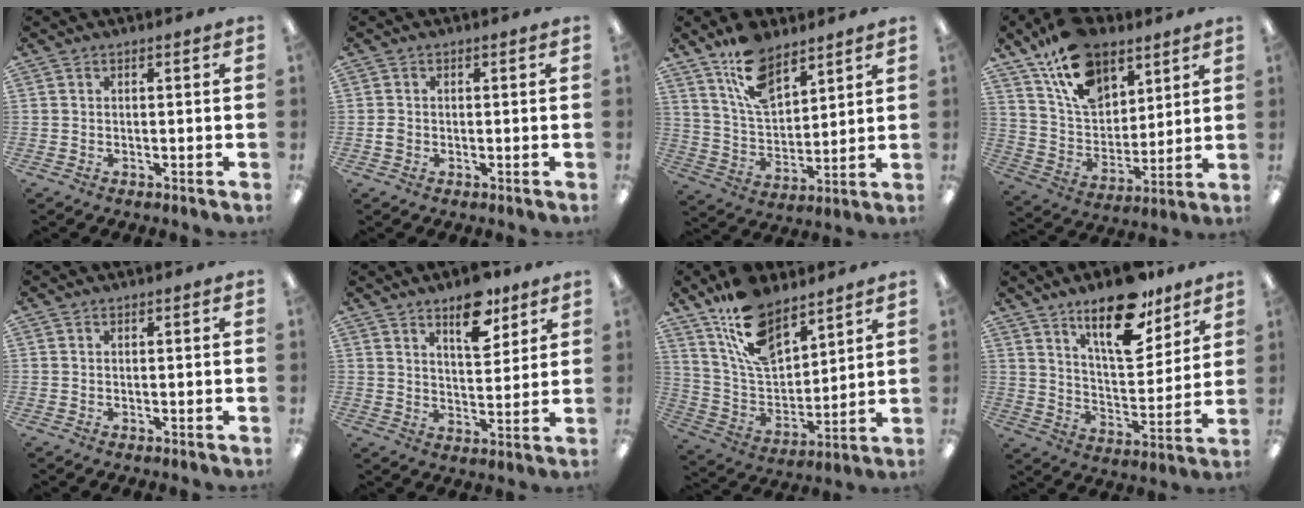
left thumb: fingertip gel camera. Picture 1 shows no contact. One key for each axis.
{"total": 1.4, "fx": -0.3, "fy": 1.2, "fz": 0.7, "tx": -0.012, "ty": 0.004, "tz": -0.007}
{"total": 13.5, "fx": 9.6, "fy": 6.5, "fz": 7.1, "tx": -0.131, "ty": -0.042, "tz": 0.176}
{"total": 17.9, "fx": 11.9, "fy": 10.3, "fz": 8.5, "tx": -0.156, "ty": -0.056, "tz": 0.222}
{"total": 0.0}
{"total": 10.4, "fx": 7.0, "fy": 4.7, "fz": 6.1, "tx": -0.074, "ty": -0.037, "tz": 0.114}
{"total": 16.4, "fx": 11.6, "fy": 7.8, "fz": 8.6, "tx": -0.169, "ty": -0.056, "tz": 0.215}
{"total": 16.7, "fx": 11.8, "fy": 6.6, "fz": 9.8, "tx": -0.148, "ty": -0.068, "tz": 0.200}